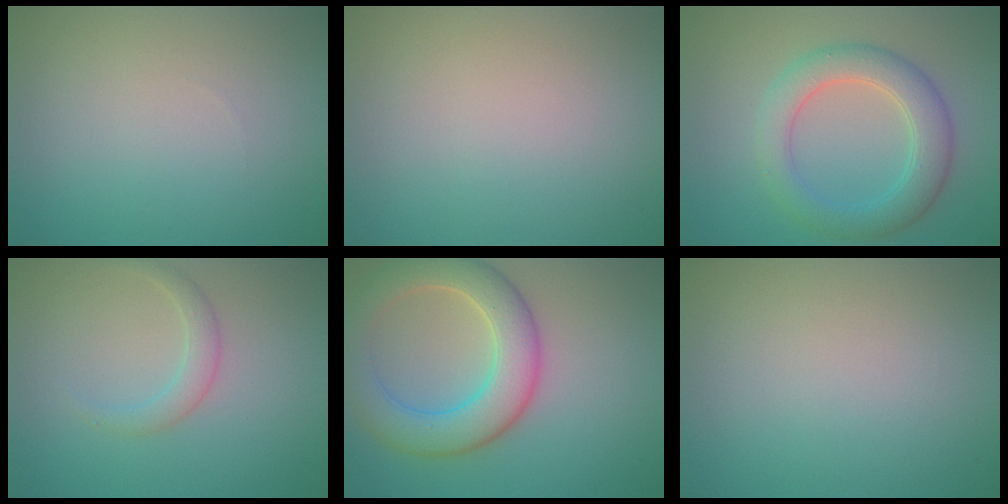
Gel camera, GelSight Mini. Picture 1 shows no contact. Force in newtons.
{"total": 0.0}
{"total": 4.8, "press": 4.8, "slide": 0.0}
{"total": 1.7, "press": 1.7, "slide": 0.1}
{"total": 7.0, "press": 7.0, "slide": 0.5}
{"total": 0.0}